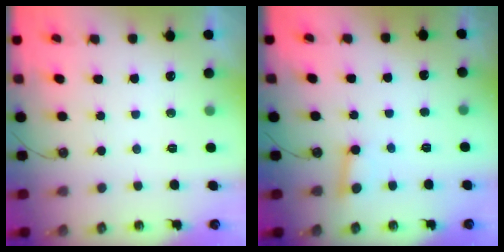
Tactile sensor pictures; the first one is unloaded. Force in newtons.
{"total": 2.6, "press": 2.6, "slide": 0.2}